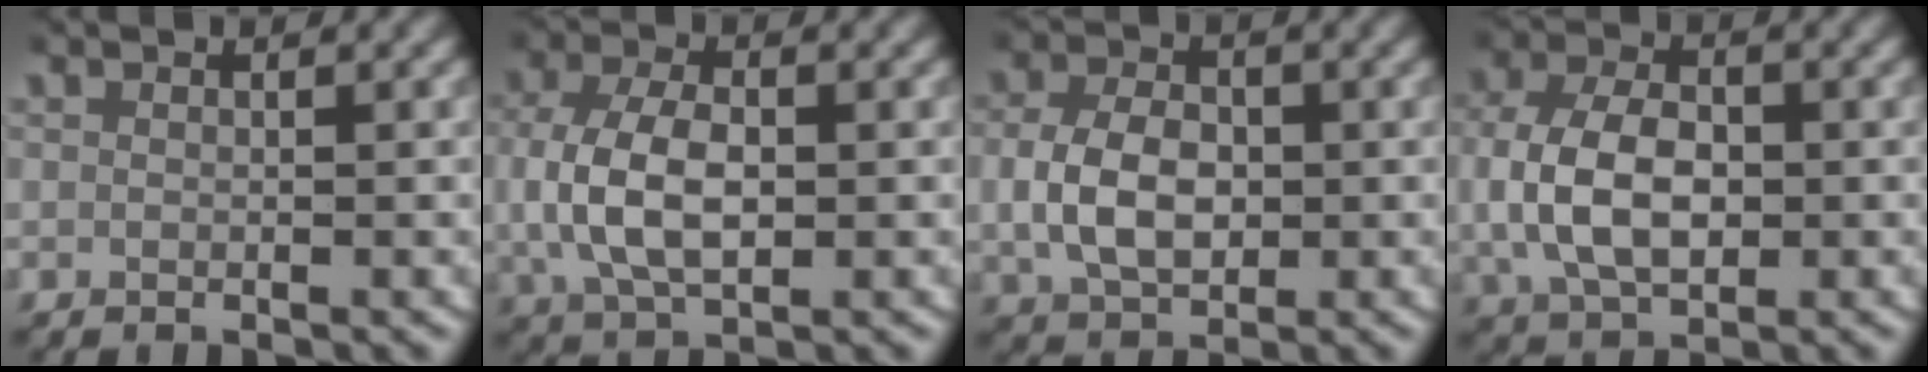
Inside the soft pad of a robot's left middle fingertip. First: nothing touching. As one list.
[{"total": 6.1, "force": [-0.1, 3.8, 4.8], "torque": [-0.119, -0.009, 0.009]}, {"total": 5.3, "force": [-0.1, 3.8, 3.7], "torque": [-0.077, -0.006, 0.006]}, {"total": 6.8, "force": [-0.1, 4.6, 4.9], "torque": [-0.118, -0.012, 0.010]}]